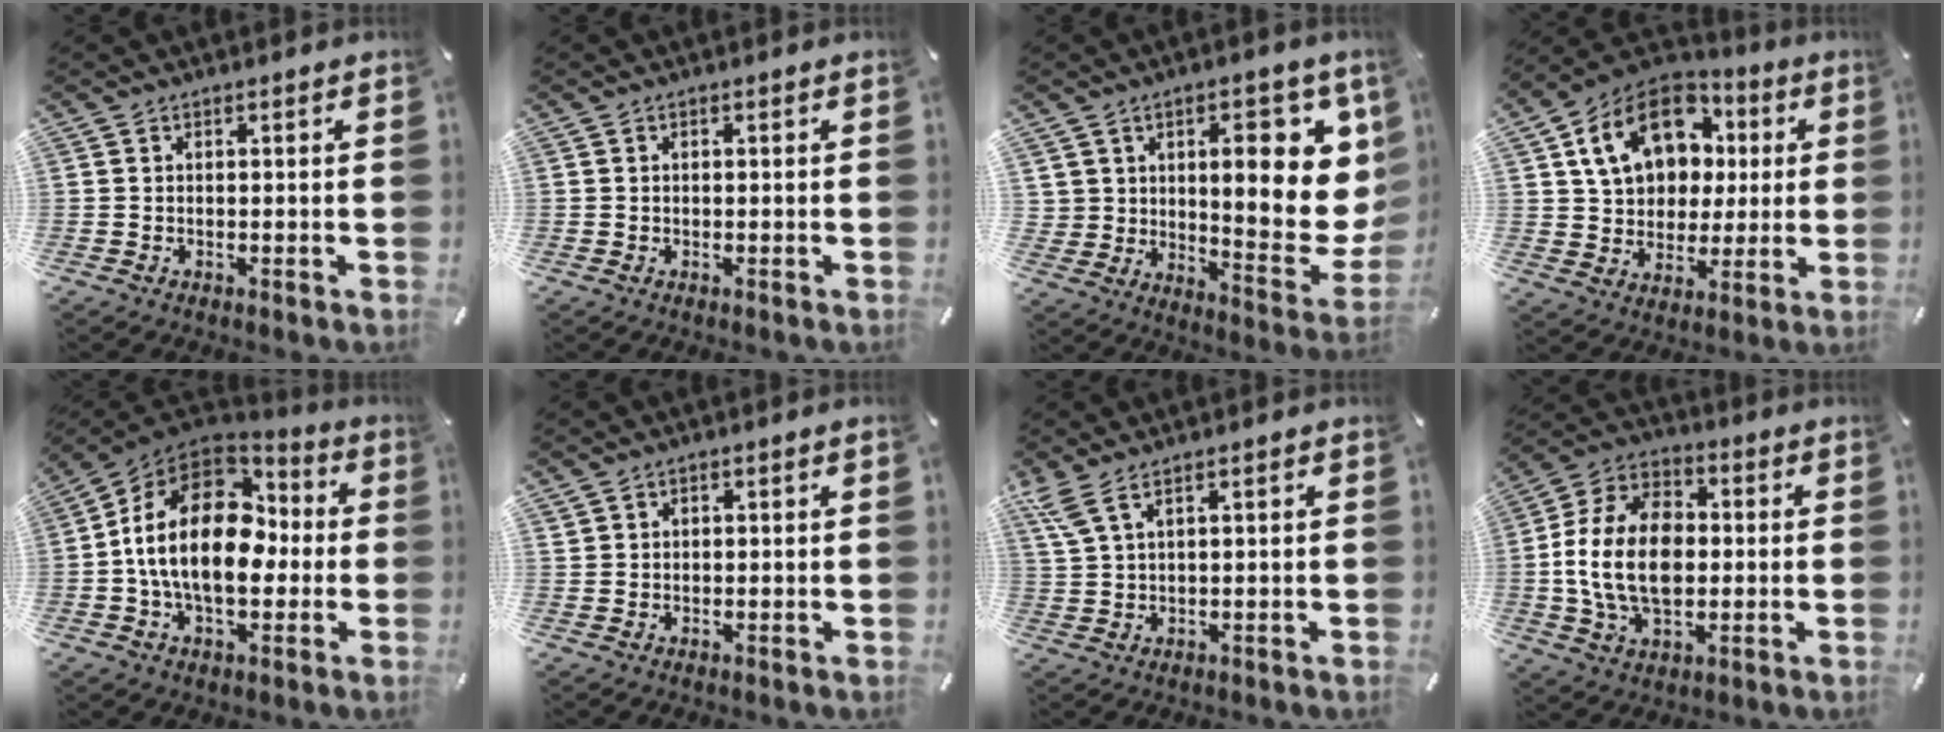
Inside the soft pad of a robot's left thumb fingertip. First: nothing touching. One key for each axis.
{"total": 0.0}
{"total": 16.6, "fx": 6.2, "fy": 9.3, "fz": 12.3, "tx": -0.158, "ty": -0.039, "tz": 0.106}
{"total": 17.1, "fx": 5.7, "fy": 13.3, "fz": 9.2, "tx": -0.180, "ty": -0.002, "tz": 0.109}
{"total": 21.0, "fx": -0.1, "fy": 13.7, "fz": 15.9, "tx": -0.289, "ty": 0.011, "tz": -0.002}
{"total": 1.1, "fx": 0.8, "fy": 0.7, "fz": 0.3, "tx": -0.005, "ty": 0.000, "tz": 0.016}
{"total": 4.3, "fx": 2.5, "fy": 1.0, "fz": 3.3, "tx": -0.079, "ty": -0.008, "tz": 0.045}
{"total": 16.9, "fx": -1.0, "fy": 11.8, "fz": 12.0, "tx": -0.263, "ty": 0.010, "tz": -0.018}